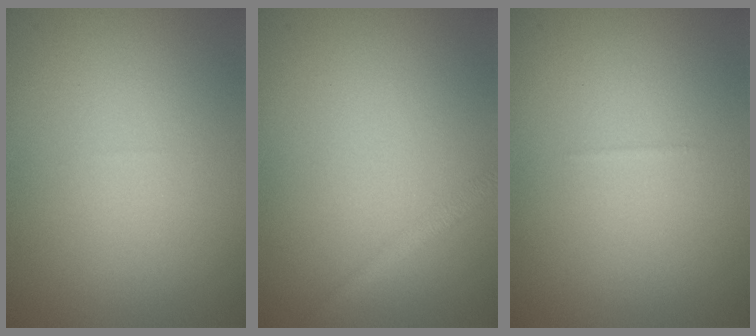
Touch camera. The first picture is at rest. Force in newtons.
{"total": 1.3, "press": 1.3, "slide": 0.1}
{"total": 0.0}